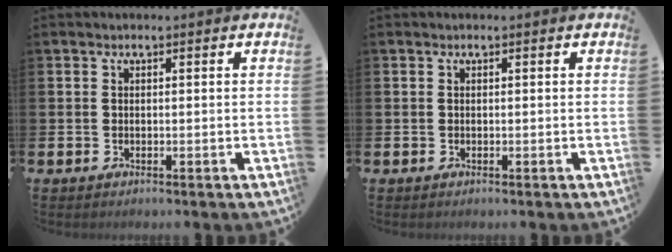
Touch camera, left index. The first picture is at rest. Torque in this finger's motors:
{"motor_torque": [-0.03, 0.02, 0.00, 0.00]}